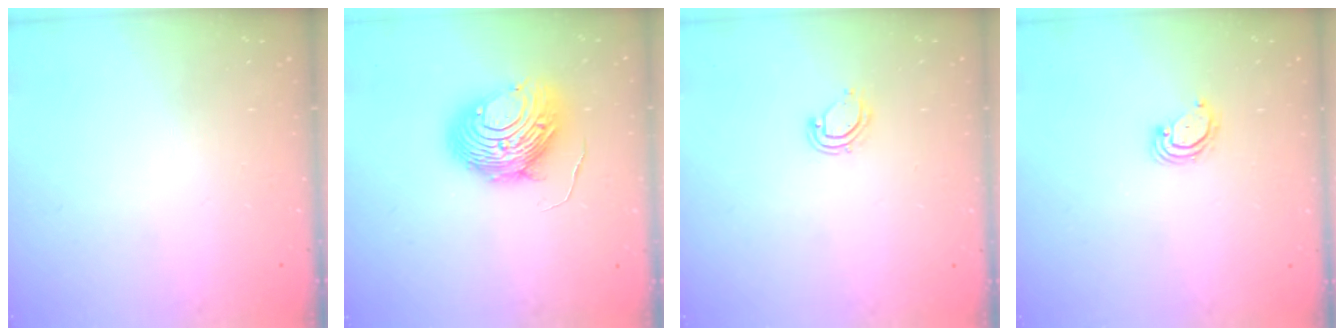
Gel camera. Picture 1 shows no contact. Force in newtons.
{"total": 11.6, "press": 11.5, "slide": 1.2}
{"total": 5.2, "press": 5.2, "slide": 0.4}
{"total": 3.1, "press": 3.1, "slide": 0.3}